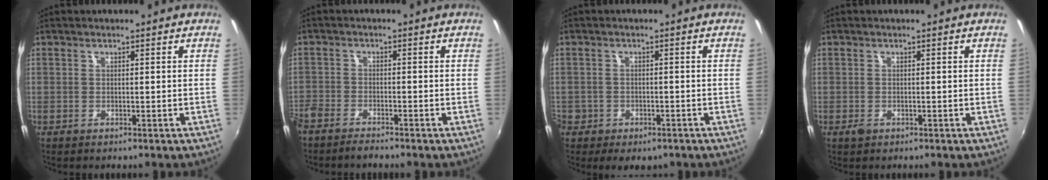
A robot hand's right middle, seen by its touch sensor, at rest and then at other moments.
{"total": 5.2, "force": [-4.6, 1.4, 2.0], "torque": [-0.063, -0.016, -0.088]}
{"total": 5.3, "force": [-2.7, 4.1, 2.0], "torque": [-0.056, -0.011, -0.037]}
{"total": 1.2, "force": [-0.7, 0.8, 0.6], "torque": [-0.012, -0.003, -0.013]}